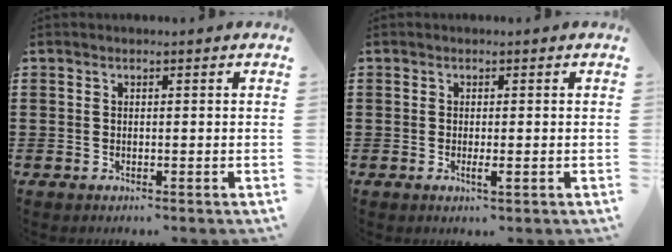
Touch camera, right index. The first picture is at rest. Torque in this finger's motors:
{"motor_torque": [0.06, -0.01, 0.02, 0.00]}